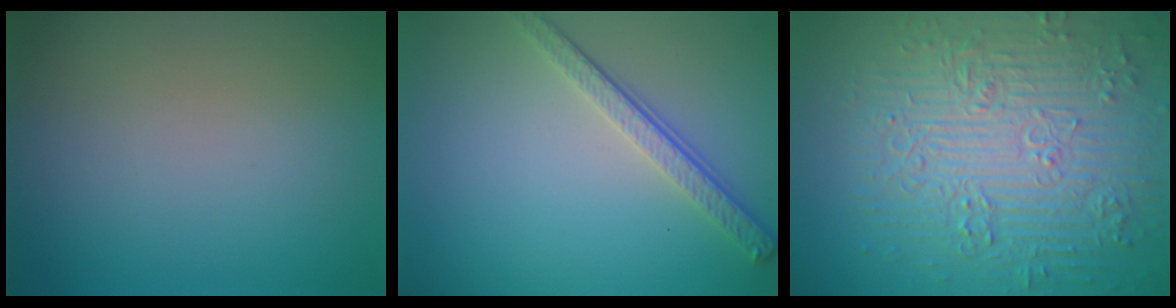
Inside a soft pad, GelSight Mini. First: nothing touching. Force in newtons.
{"total": 3.2, "press": 2.5, "slide": 2.1}
{"total": 9.6, "press": 6.8, "slide": 6.7}